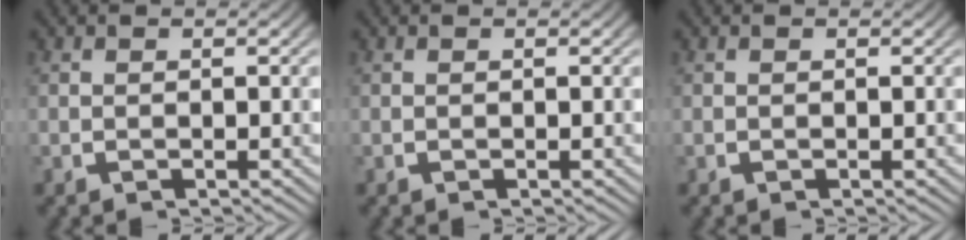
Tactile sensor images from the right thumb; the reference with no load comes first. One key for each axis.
{"total": 0.0}
{"total": 0.0}